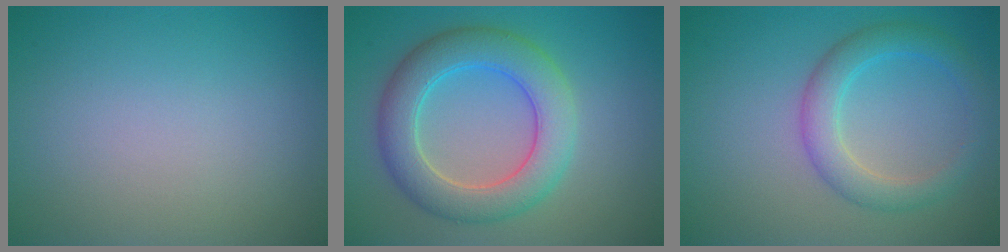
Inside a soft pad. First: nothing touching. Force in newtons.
{"total": 6.4, "press": 6.4, "slide": 0.2}
{"total": 3.6, "press": 3.6, "slide": 0.0}